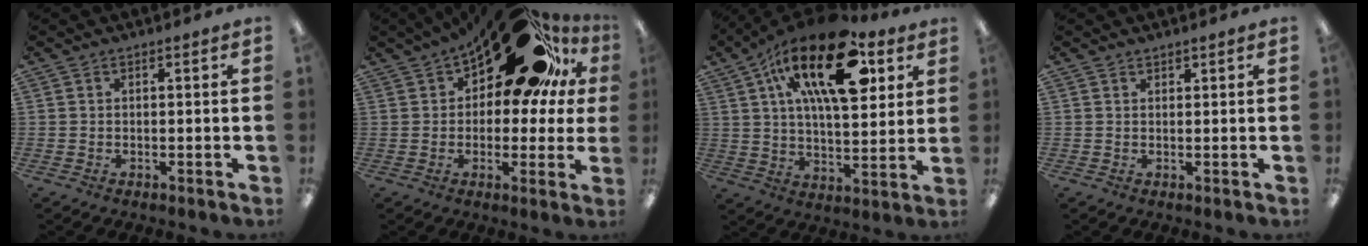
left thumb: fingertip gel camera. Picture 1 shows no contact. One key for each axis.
{"total": 24.8, "fx": 13.6, "fy": 12.1, "fz": 16.8, "tx": -0.239, "ty": -0.067, "tz": 0.227}
{"total": 24.3, "fx": 11.4, "fy": 11.0, "fz": 18.4, "tx": -0.291, "ty": -0.035, "tz": 0.182}
{"total": 0.6, "fx": 0.6, "fy": 0.1, "fz": 0.1, "tx": -0.002, "ty": -0.001, "tz": 0.012}